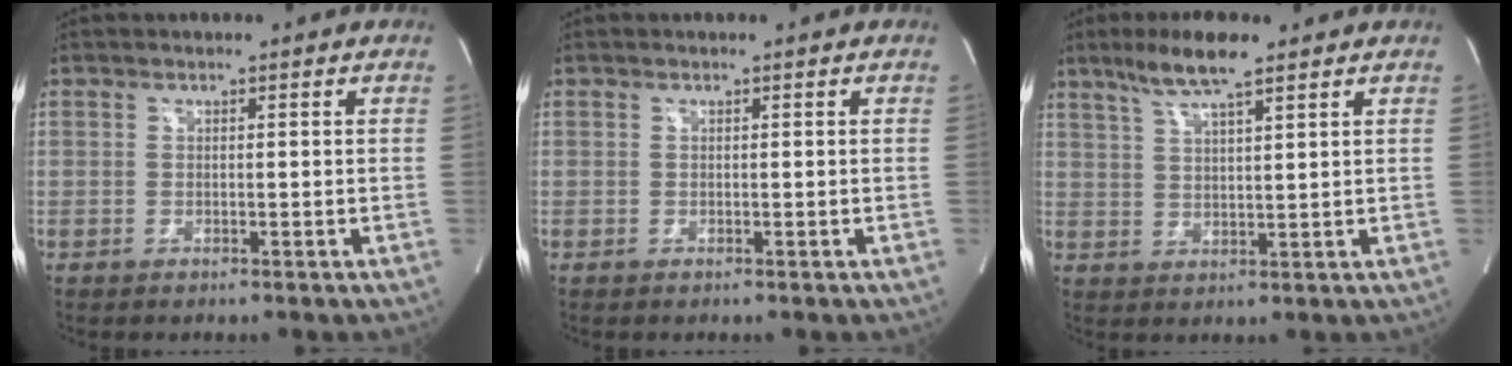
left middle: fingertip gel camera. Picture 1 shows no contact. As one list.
[{"total": 0.0}, {"total": 7.4, "force": [5.3, 0.7, 5.2], "torque": [-0.104, 0.009, 0.098]}]